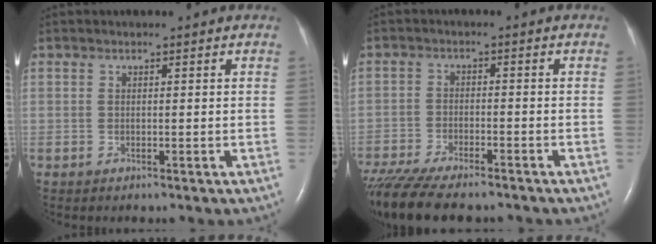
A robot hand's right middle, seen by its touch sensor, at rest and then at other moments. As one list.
[{"total": 13.1, "force": [-11.0, 2.7, 6.5], "torque": [-0.116, -0.020, -0.173]}]